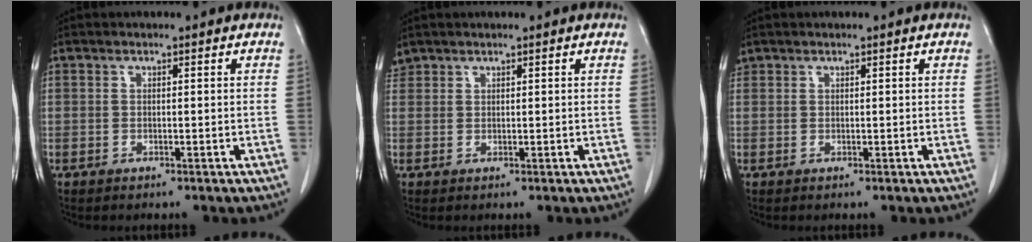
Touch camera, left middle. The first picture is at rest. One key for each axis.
{"total": 1.3, "fx": 1.2, "fy": 0.5, "fz": -0.1, "tx": -0.002, "ty": 0.013, "tz": 0.027}
{"total": 0.8, "fx": 0.7, "fy": 0.5, "fz": 0.0, "tx": -0.002, "ty": 0.015, "tz": 0.014}